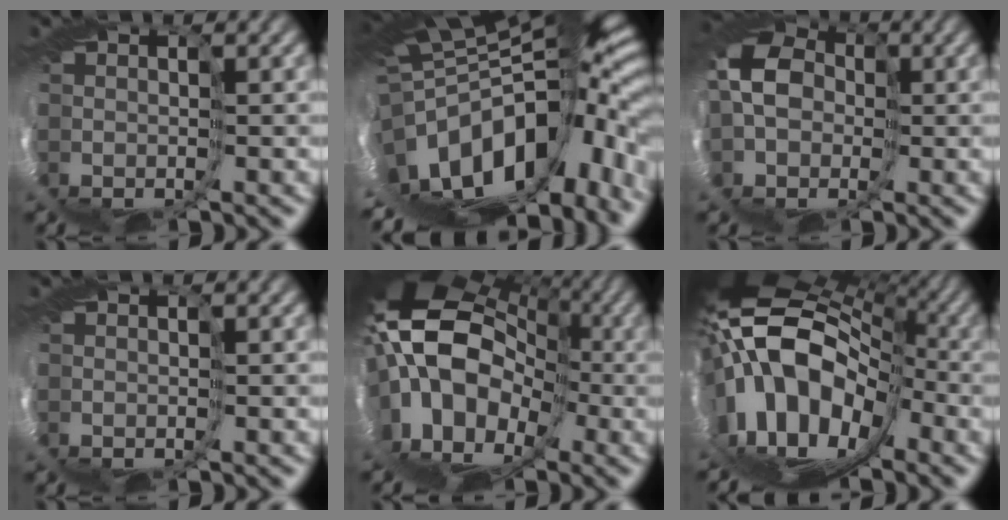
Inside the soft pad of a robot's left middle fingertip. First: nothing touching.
{"total": 9.7, "force": [-4.2, 2.5, 8.4], "torque": [-0.175, -0.019, -0.063]}
{"total": 8.4, "force": [0.2, 7.7, 3.5], "torque": [-0.137, -0.006, -0.007]}
{"total": 0.0}
{"total": 11.1, "force": [0.8, 8.7, 6.8], "torque": [-0.145, 0.023, -0.010]}
{"total": 8.7, "force": [-0.8, 4.7, 7.2], "torque": [-0.167, 0.018, -0.013]}